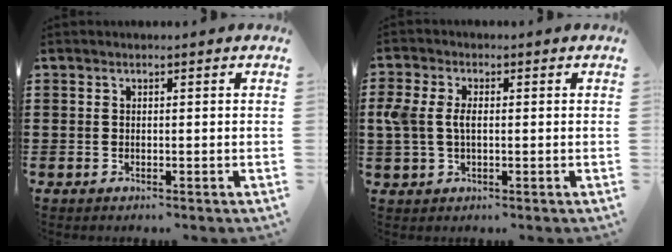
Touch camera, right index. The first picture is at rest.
{"total": 4.1, "force": [0.2, 2.6, 3.2], "torque": [-0.097, -0.001, -0.008]}